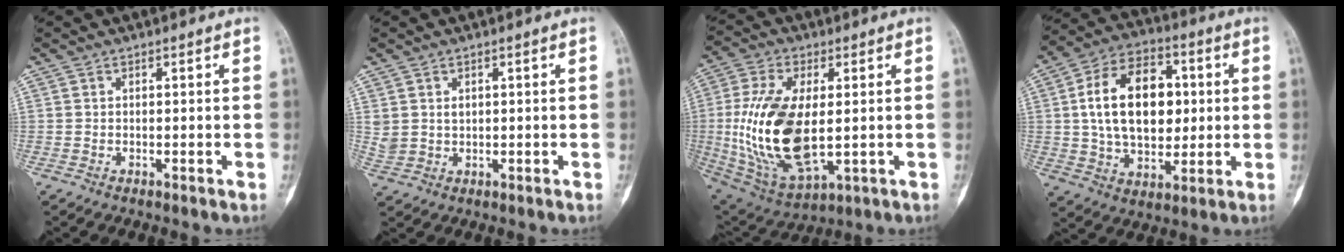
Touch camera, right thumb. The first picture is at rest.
{"total": 3.2, "force": [1.2, 2.5, 1.6], "torque": [-0.026, -0.004, 0.033]}
{"total": 20.2, "force": [-0.1, 10.1, 17.5], "torque": [-0.357, -0.013, 0.015]}
{"total": 18.8, "force": [2.6, 12.1, 14.2], "torque": [-0.209, 0.008, 0.045]}